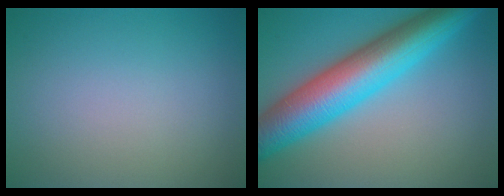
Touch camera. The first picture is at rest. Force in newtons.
{"total": 10.3, "press": 10.3, "slide": 0.2}